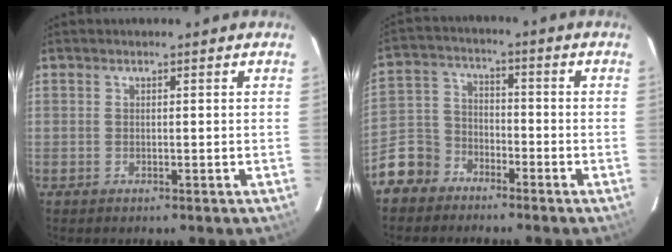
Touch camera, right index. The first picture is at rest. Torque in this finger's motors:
{"motor_torque": [-0.05, -0.03, -0.91, -0.21]}